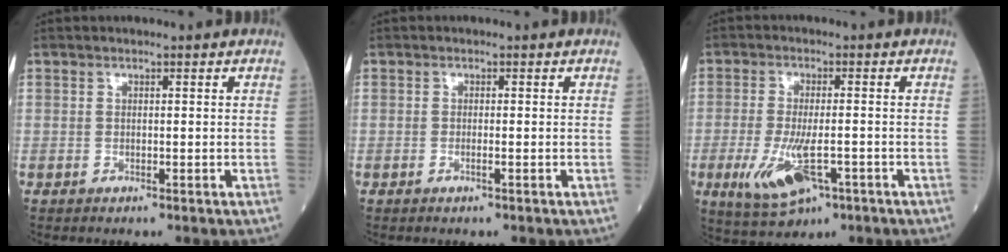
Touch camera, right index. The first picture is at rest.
{"total": 0.9, "force": [-0.3, -0.1, 0.8], "torque": [-0.017, -0.001, -0.006]}
{"total": 8.5, "force": [-3.2, 2.9, 7.3], "torque": [-0.146, -0.019, -0.047]}